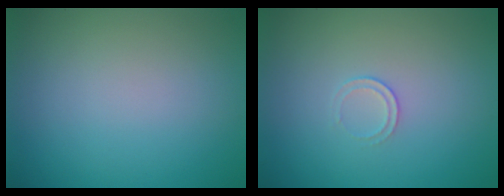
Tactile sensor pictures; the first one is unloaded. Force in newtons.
{"total": 0.7, "press": 0.3, "slide": 0.6}